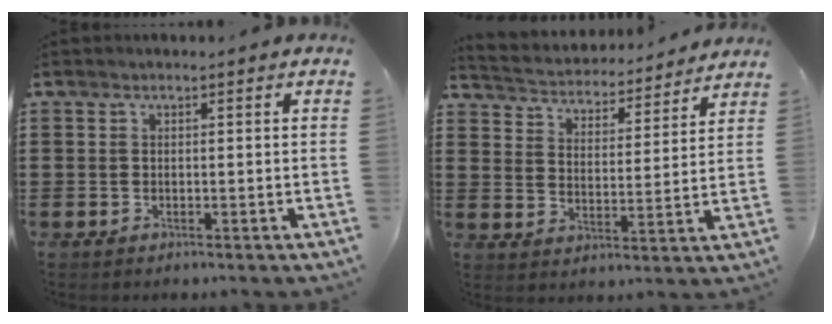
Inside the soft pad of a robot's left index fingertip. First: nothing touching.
{"total": 3.5, "force": [3.5, 0.1, -0.2], "torque": [-0.021, -0.034, 0.052]}